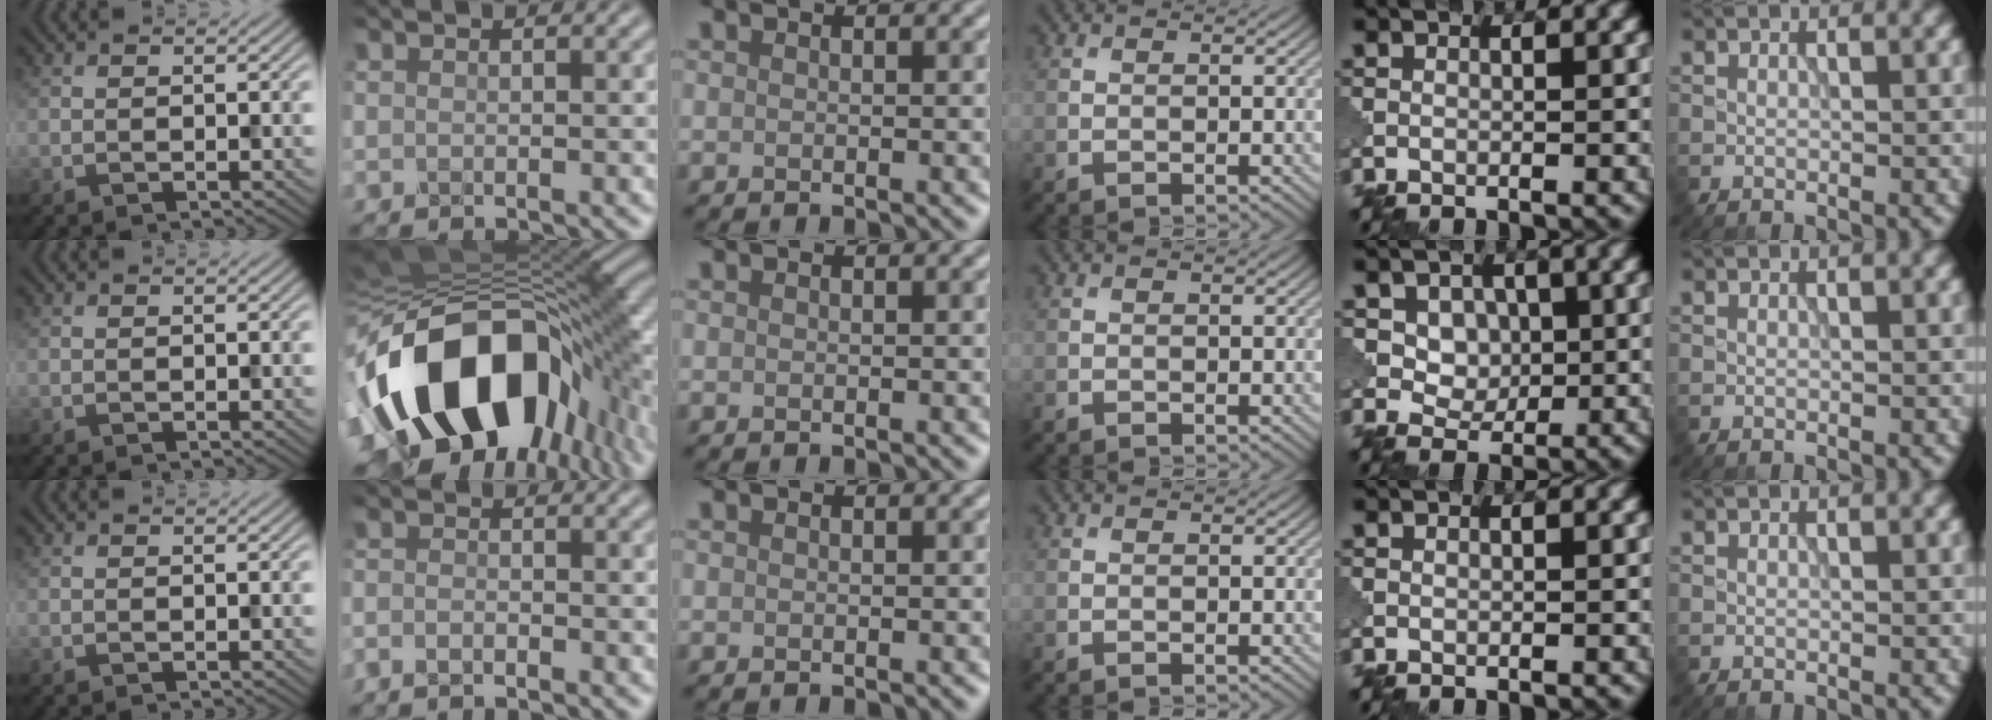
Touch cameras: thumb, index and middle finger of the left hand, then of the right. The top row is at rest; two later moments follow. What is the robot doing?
{"motion": "assemble", "object": "puzzle pieces"}